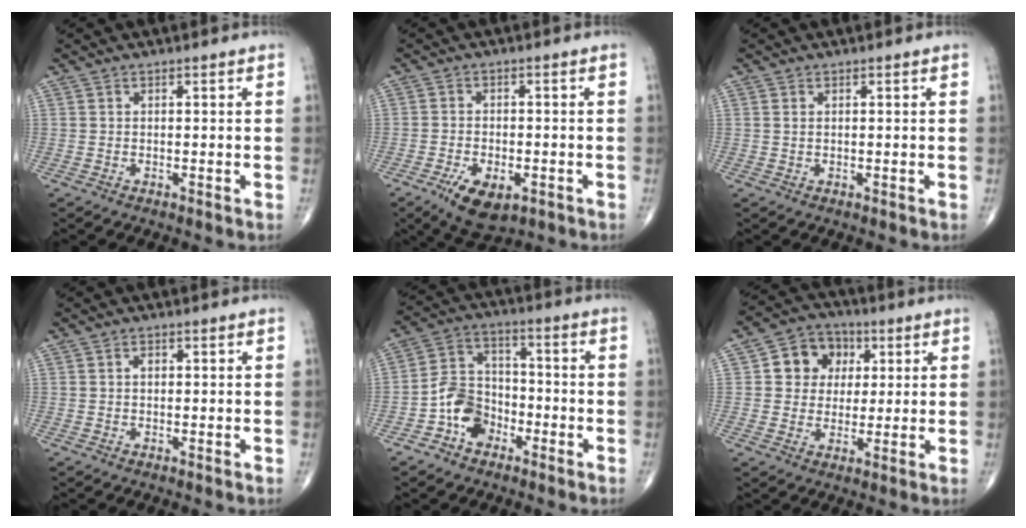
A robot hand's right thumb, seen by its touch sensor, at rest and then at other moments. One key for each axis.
{"total": 8.4, "fx": -4.1, "fy": 4.2, "fz": 5.9, "tx": -0.095, "ty": 0.006, "tz": -0.063}
{"total": 0.7, "fx": 0.2, "fy": 0.4, "fz": 0.5, "tx": -0.015, "ty": 0.004, "tz": 0.006}
{"total": 1.1, "fx": 0.1, "fy": 0.8, "fz": 0.8, "tx": -0.011, "ty": 0.003, "tz": 0.000}
{"total": 9.3, "fx": -4.1, "fy": 6.9, "fz": 4.7, "tx": -0.062, "ty": 0.039, "tz": -0.083}
{"total": 9.6, "fx": 2.4, "fy": 8.3, "fz": 4.1, "tx": -0.022, "ty": 0.003, "tz": 0.032}